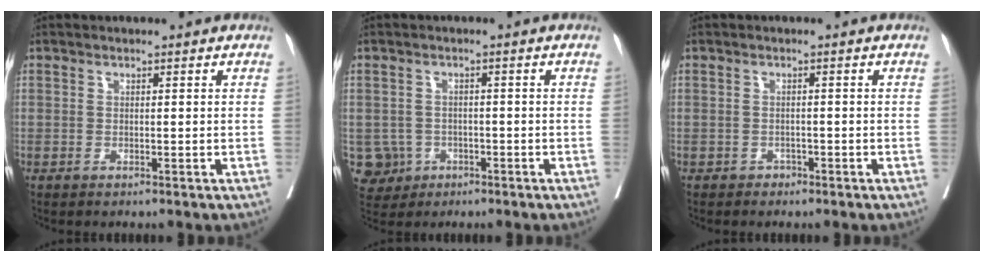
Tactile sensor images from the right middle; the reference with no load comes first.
{"total": 4.2, "force": [-1.4, 4.0, 0.2], "torque": [0.001, 0.010, -0.021]}
{"total": 0.9, "force": [-0.7, 0.6, 0.0], "torque": [0.001, 0.004, -0.015]}